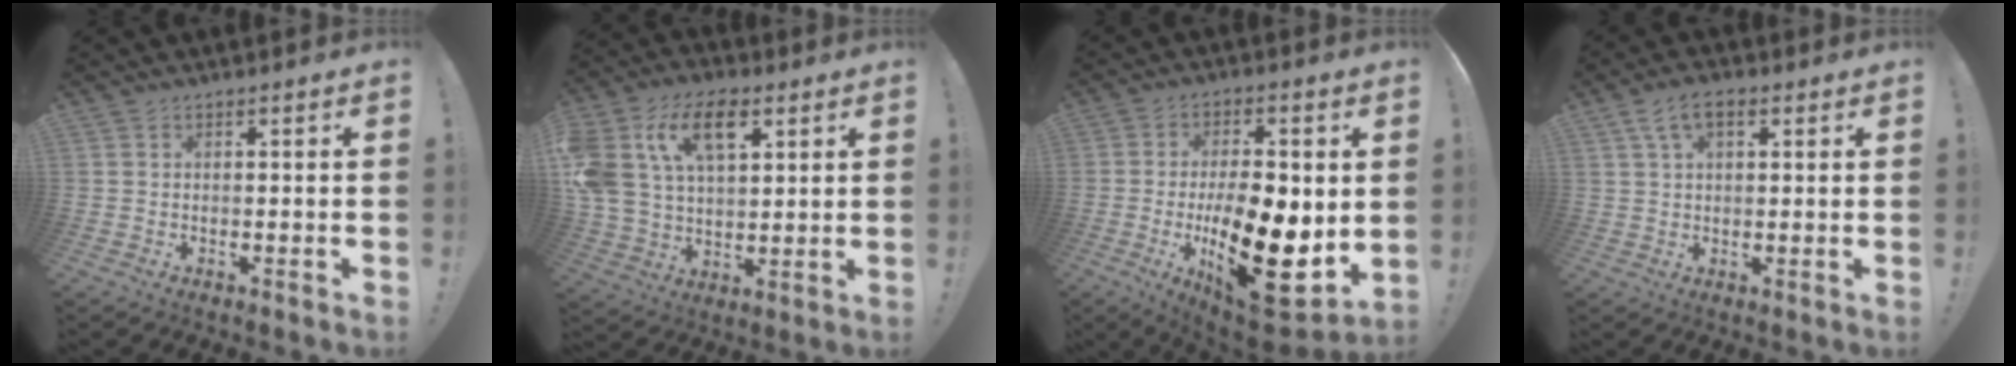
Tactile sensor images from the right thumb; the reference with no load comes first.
{"total": 17.9, "force": [7.5, 11.5, 11.4], "torque": [-0.228, -0.020, 0.138]}
{"total": 22.3, "force": [-3.9, 9.6, 19.8], "torque": [-0.335, 0.003, -0.049]}
{"total": 6.4, "force": [3.0, 3.2, 4.7], "torque": [-0.083, 0.001, 0.057]}